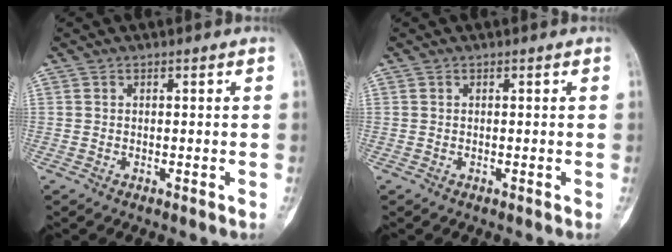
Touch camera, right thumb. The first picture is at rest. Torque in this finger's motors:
{"motor_torque": [-0.01, 0.01, 0.00, 0.00, 0.00]}